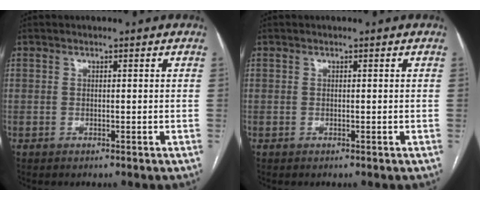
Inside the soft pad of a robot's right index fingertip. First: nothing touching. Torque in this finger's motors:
{"motor_torque": [0.00, 0.00, 0.00, 0.01]}